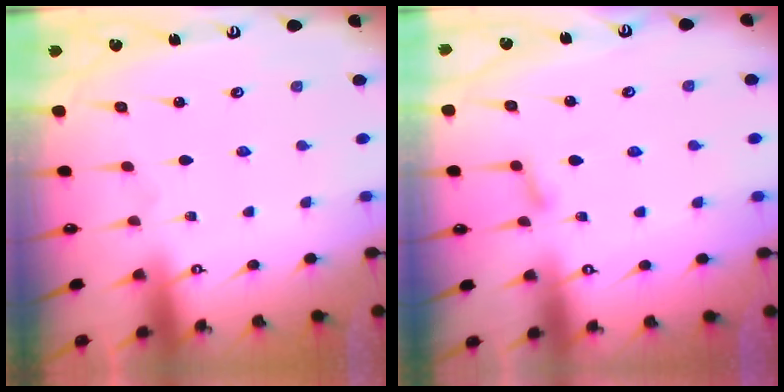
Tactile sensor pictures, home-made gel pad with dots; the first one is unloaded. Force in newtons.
{"total": 6.1, "press": 6.0, "slide": 0.8}